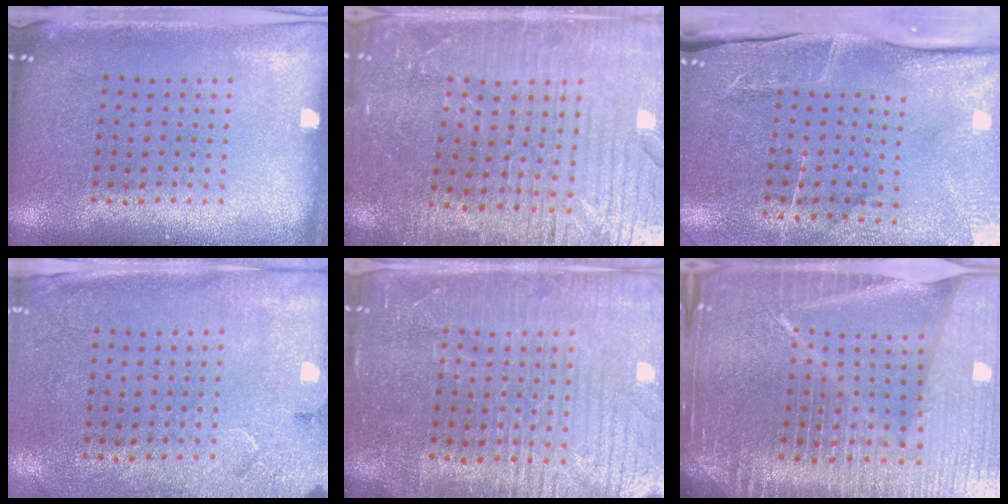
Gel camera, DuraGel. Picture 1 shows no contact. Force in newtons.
{"total": 3.7, "press": 3.6, "slide": 0.8}
{"total": 4.8, "press": 3.9, "slide": 2.8}
{"total": 2.7, "press": 2.2, "slide": 1.6}
{"total": 4.5, "press": 4.3, "slide": 1.5}
{"total": 7.1, "press": 6.0, "slide": 3.7}